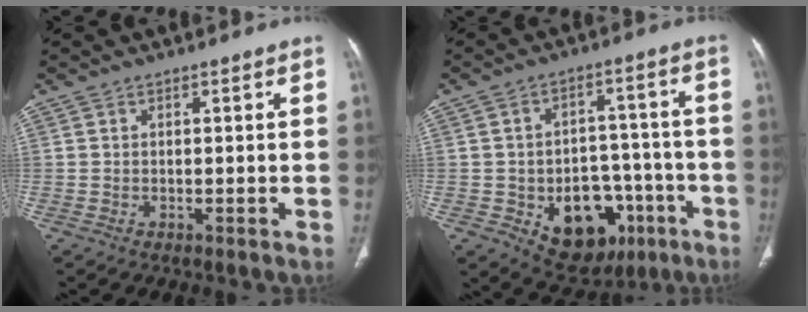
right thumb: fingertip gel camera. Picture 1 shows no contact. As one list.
[{"total": 16.2, "force": [-6.1, 11.3, 9.9], "torque": [-0.093, 0.040, -0.072]}]